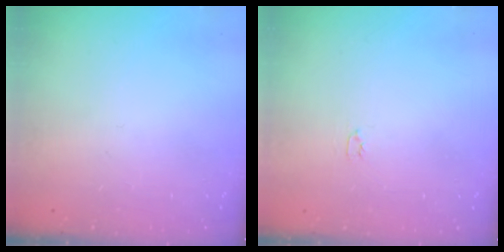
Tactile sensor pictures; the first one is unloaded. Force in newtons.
{"total": 2.0, "press": 2.0, "slide": 0.3}